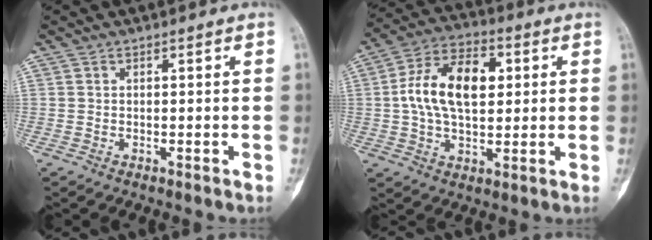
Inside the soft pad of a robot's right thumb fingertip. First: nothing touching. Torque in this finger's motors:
{"motor_torque": [0.30, 0.38, 1.18, 0.54, 0.24]}